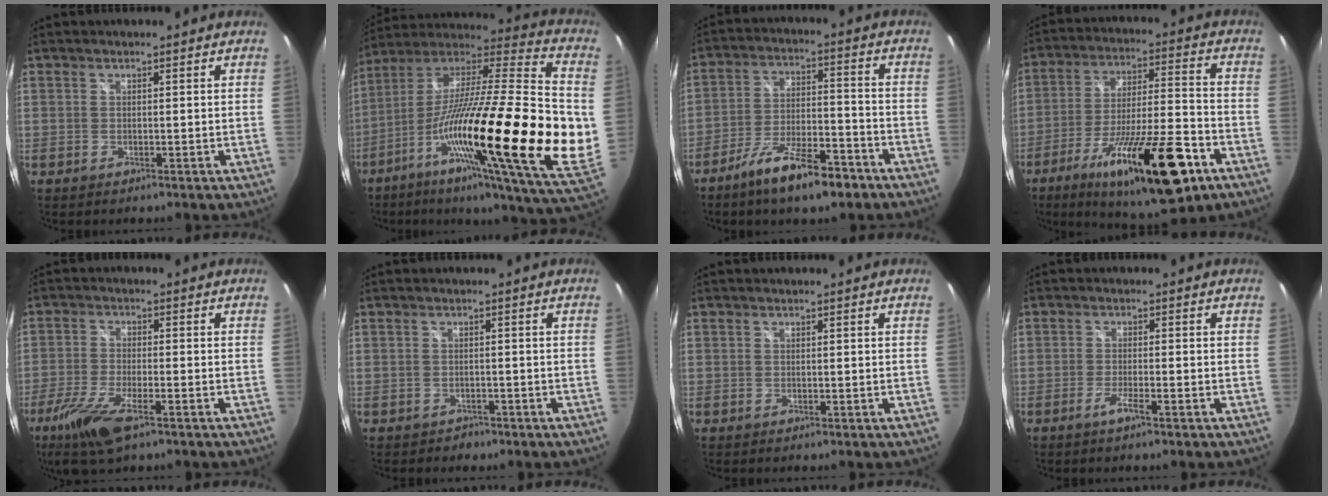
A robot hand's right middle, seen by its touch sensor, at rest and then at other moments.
{"total": 35.3, "force": [-6.8, 6.2, 34.1], "torque": [-0.546, -0.058, -0.118]}
{"total": 12.4, "force": [-8.7, 3.4, 8.2], "torque": [-0.157, -0.007, -0.145]}
{"total": 23.7, "force": [-12.8, 5.8, 19.1], "torque": [-0.330, -0.043, -0.202]}
{"total": 10.1, "force": [-6.2, 2.6, 7.6], "torque": [-0.176, -0.032, -0.118]}
{"total": 1.9, "force": [-1.3, 1.3, 0.2], "torque": [-0.009, -0.002, -0.018]}
{"total": 0.0}
{"total": 2.8, "force": [-1.8, -0.1, 2.1], "torque": [-0.048, -0.005, -0.037]}